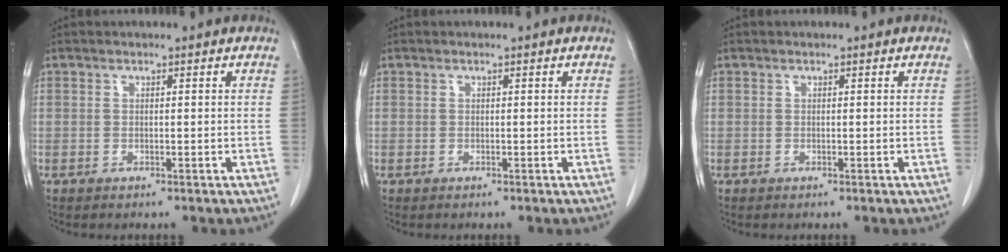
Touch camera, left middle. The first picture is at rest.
{"total": 0.0}
{"total": 0.0}